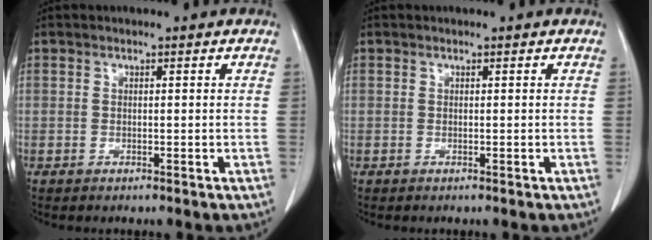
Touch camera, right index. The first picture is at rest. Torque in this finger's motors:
{"motor_torque": [0.00, 0.00, 0.00, 0.01]}